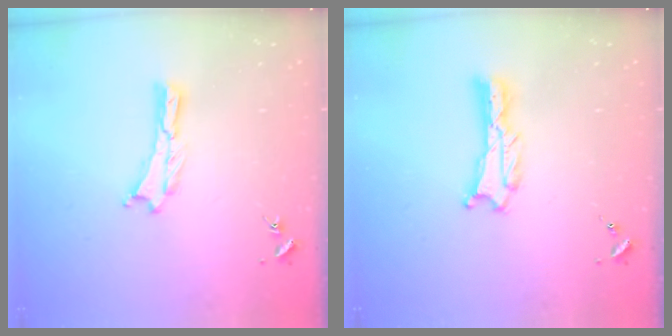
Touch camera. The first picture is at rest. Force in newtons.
{"total": 0.7, "press": 0.7, "slide": 0.1}